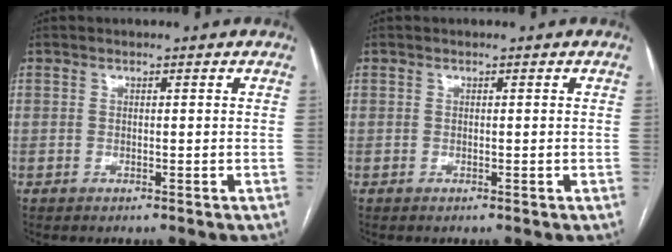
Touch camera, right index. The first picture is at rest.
{"total": 0.0}